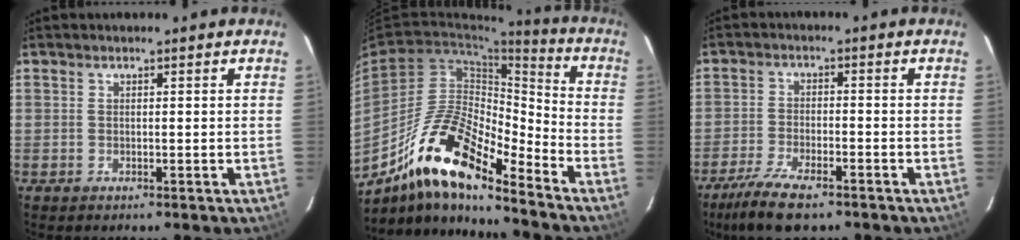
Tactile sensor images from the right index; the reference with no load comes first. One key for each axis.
{"total": 17.4, "fx": -12.2, "fy": 4.3, "fz": 11.6, "tx": -0.200, "ty": 0.001, "tz": -0.234}
{"total": 10.4, "fx": -7.6, "fy": 3.3, "fz": 6.2, "tx": -0.152, "ty": -0.023, "tz": -0.141}